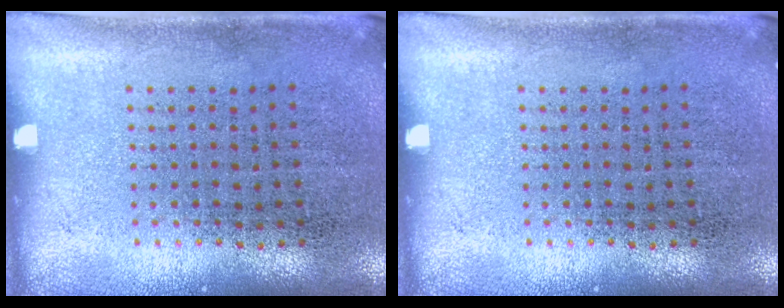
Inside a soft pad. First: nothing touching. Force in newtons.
{"total": 0.0}